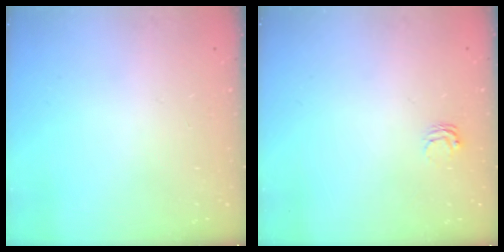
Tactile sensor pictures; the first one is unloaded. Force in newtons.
{"total": 3.6, "press": 3.6, "slide": 0.1}